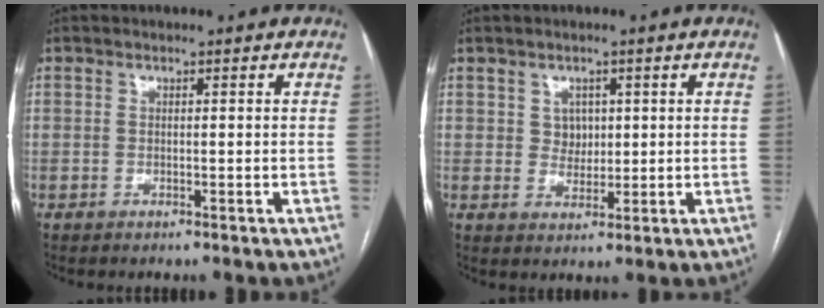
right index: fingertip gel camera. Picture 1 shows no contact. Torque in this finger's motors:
{"motor_torque": [0.22, 0.19, 0.00, 0.00]}